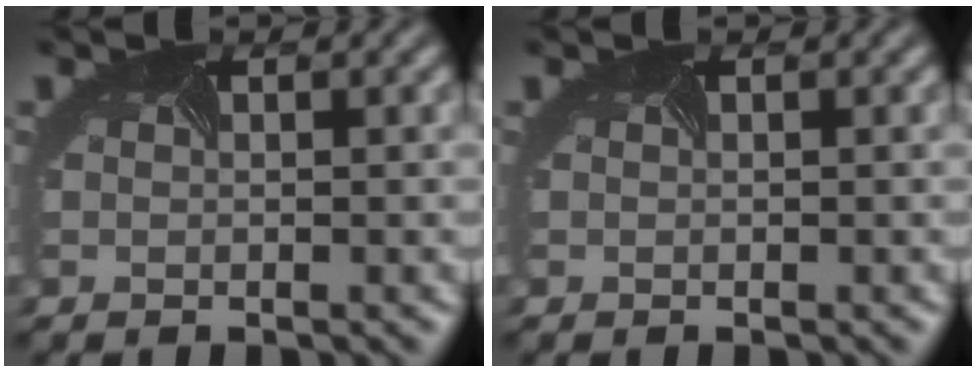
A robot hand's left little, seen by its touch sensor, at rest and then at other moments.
{"total": 0.0}